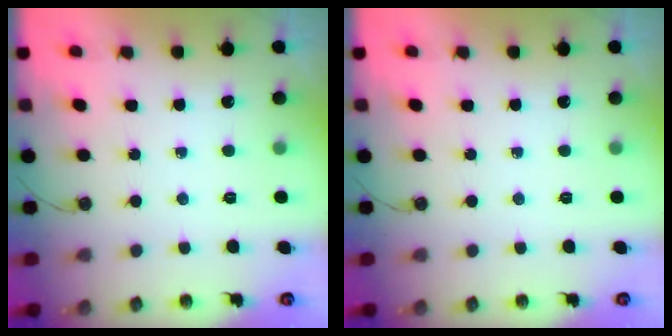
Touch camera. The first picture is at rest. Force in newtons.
{"total": 0.0}